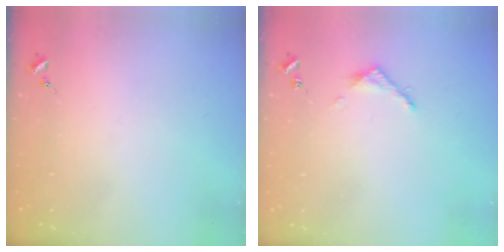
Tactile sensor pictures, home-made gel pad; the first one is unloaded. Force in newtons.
{"total": 3.5, "press": 3.5, "slide": 0.3}